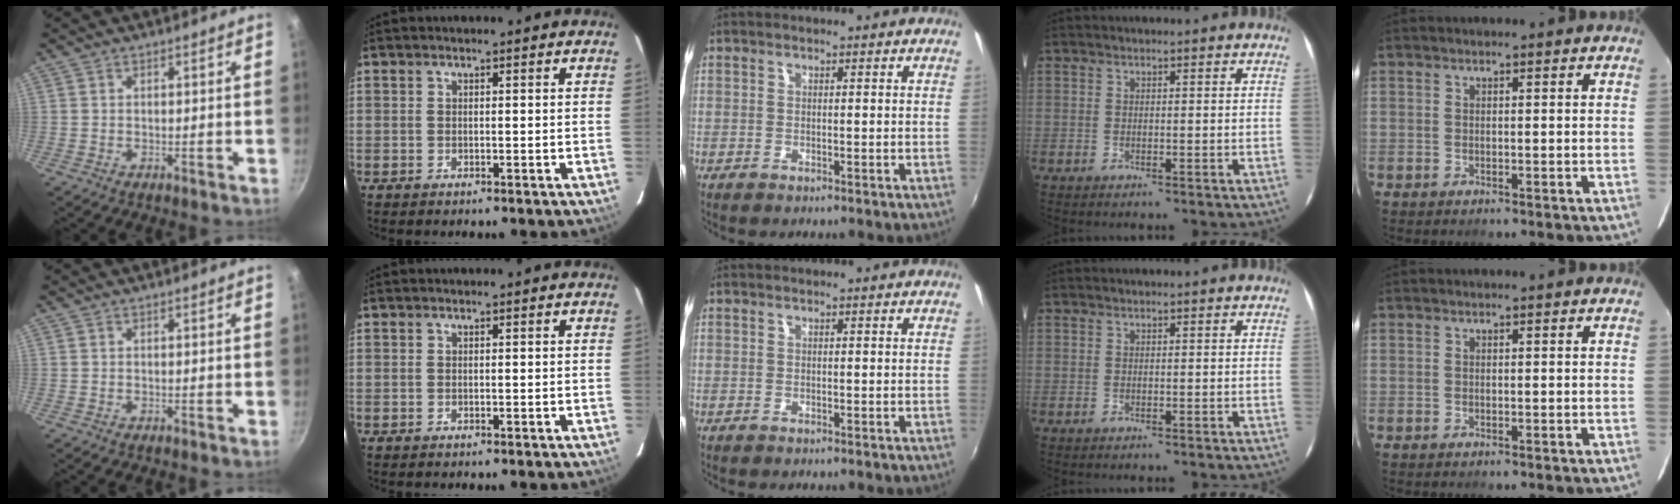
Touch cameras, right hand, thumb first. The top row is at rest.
{}